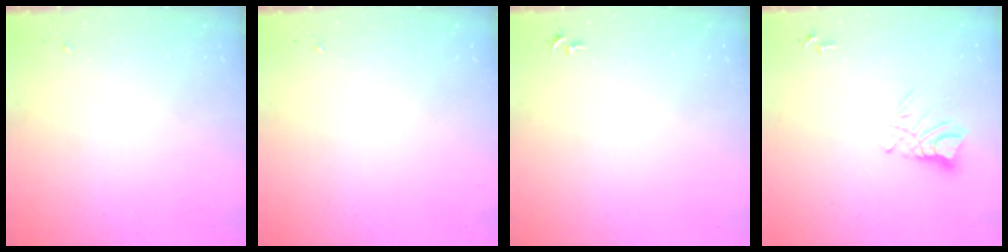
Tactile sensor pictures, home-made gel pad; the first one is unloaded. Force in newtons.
{"total": 0.0}
{"total": 2.7, "press": 2.7, "slide": 0.3}
{"total": 7.6, "press": 7.5, "slide": 0.7}